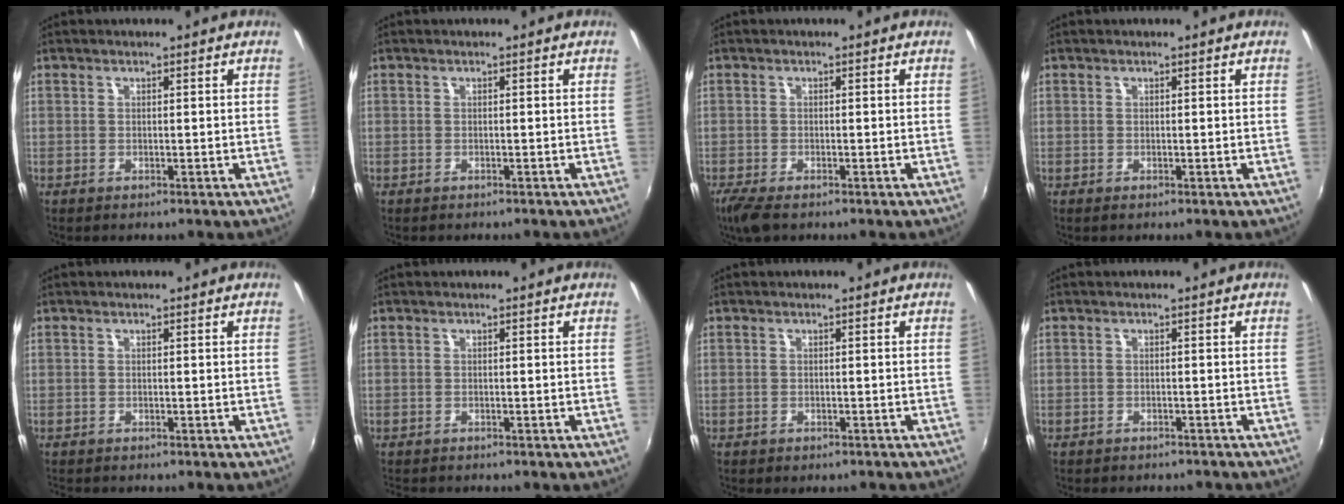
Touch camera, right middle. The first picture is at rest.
{"total": 0.7, "force": [-0.6, 0.3, 0.2], "torque": [-0.006, -0.002, -0.009]}
{"total": 4.1, "force": [-3.0, 1.2, 2.6], "torque": [-0.062, -0.018, -0.057]}
{"total": 0.0}
{"total": 1.3, "force": [-1.2, 0.3, 0.3], "torque": [-0.009, -0.008, -0.020]}
{"total": 2.0, "force": [-1.9, 0.5, 0.5], "torque": [-0.015, -0.013, -0.031]}
{"total": 1.5, "force": [-1.2, 0.7, 0.4], "torque": [-0.012, -0.004, -0.016]}
{"total": 3.9, "force": [-3.5, 1.3, 1.1], "torque": [-0.032, -0.006, -0.049]}